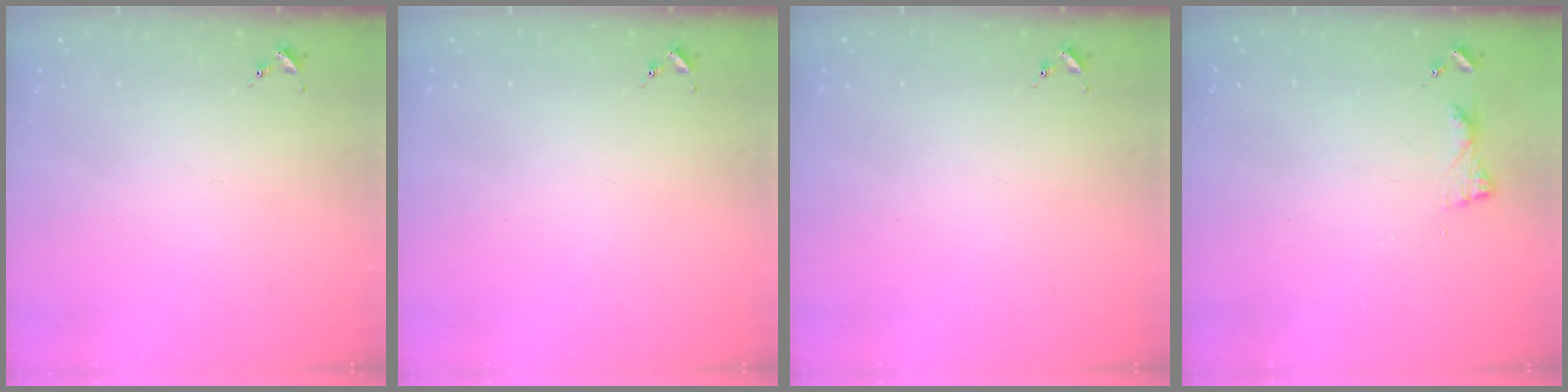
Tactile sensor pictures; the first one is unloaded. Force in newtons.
{"total": 0.0}
{"total": 0.0}
{"total": 5.0, "press": 4.9, "slide": 0.6}